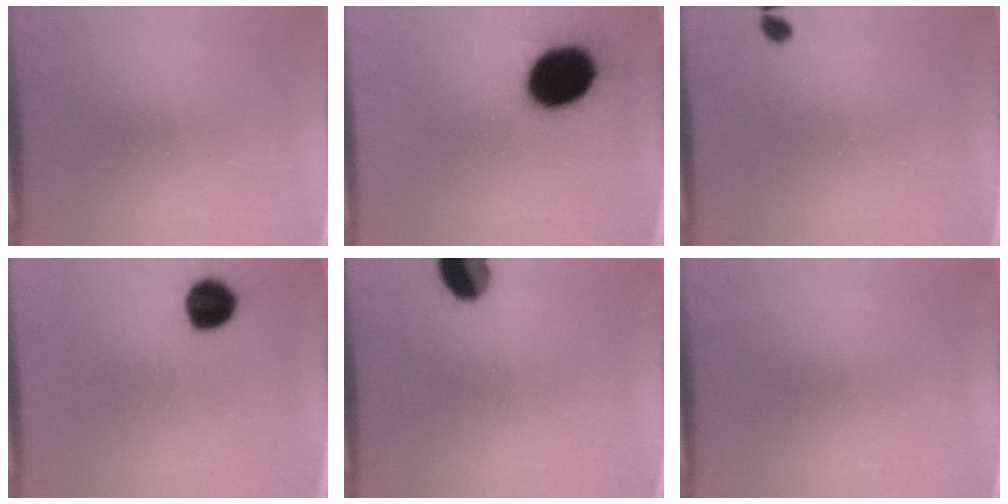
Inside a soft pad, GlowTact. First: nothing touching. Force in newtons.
{"total": 17.6}
{"total": 1.2}
{"total": 6.7}
{"total": 7.2}
{"total": 0.0}